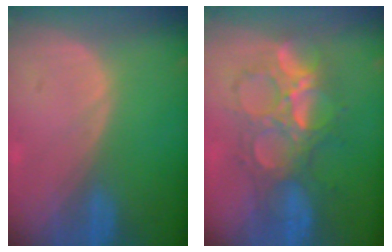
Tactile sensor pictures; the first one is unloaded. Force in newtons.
{"total": 9.0, "press": 8.8, "slide": 1.8}